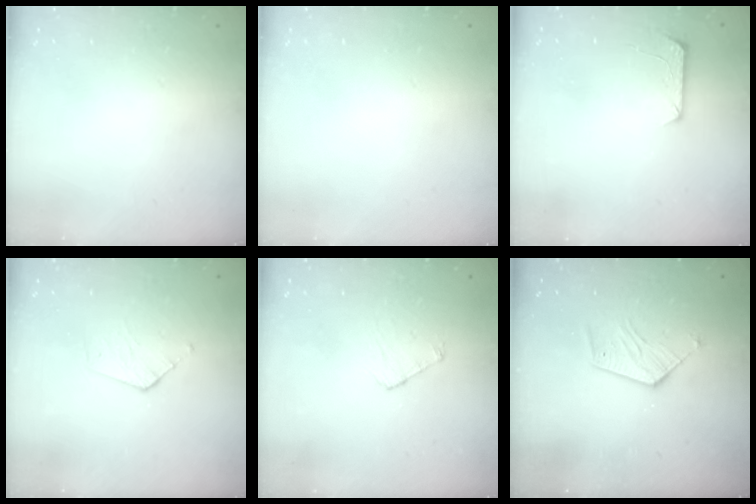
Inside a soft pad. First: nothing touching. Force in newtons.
{"total": 0.0}
{"total": 7.4, "press": 7.3, "slide": 0.7}
{"total": 3.7, "press": 3.7, "slide": 0.4}
{"total": 3.8, "press": 3.8, "slide": 0.3}
{"total": 7.8, "press": 7.8, "slide": 0.3}